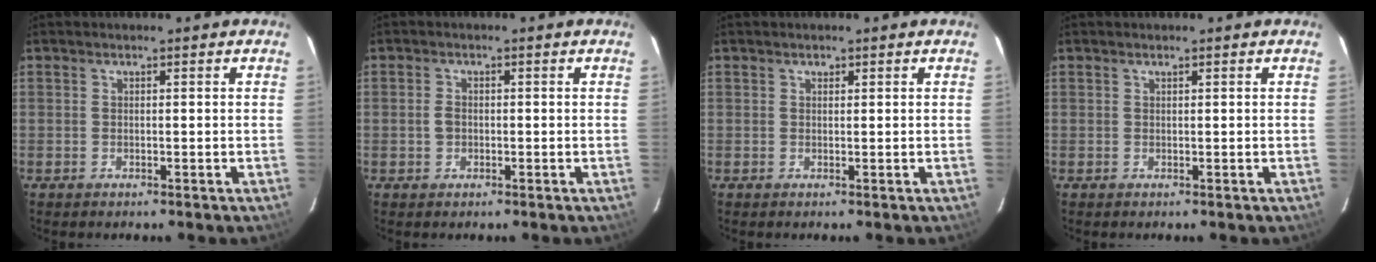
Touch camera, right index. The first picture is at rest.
{"total": 1.8, "force": [-0.3, 1.5, 1.0], "torque": [-0.022, 0.005, -0.008]}
{"total": 0.6, "force": [0.3, 0.5, 0.1], "torque": [-0.001, 0.003, 0.004]}
{"total": 0.0}